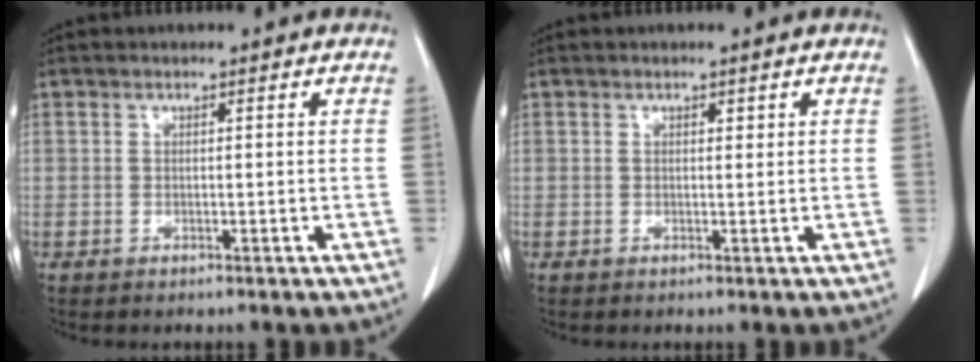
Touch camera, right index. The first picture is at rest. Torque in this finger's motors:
{"motor_torque": [0.01, -0.01, -0.02, -0.01]}